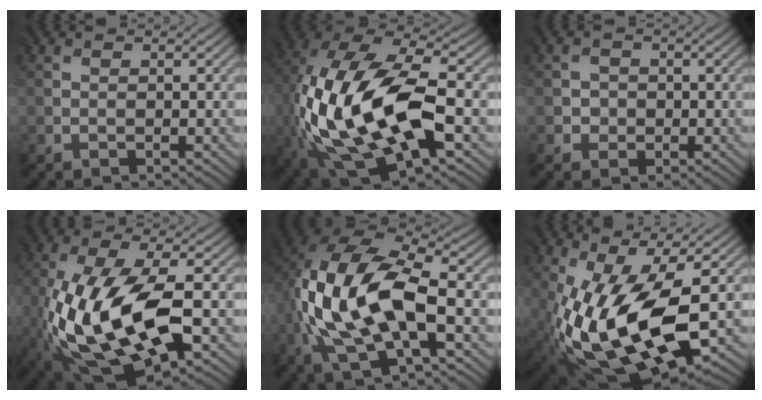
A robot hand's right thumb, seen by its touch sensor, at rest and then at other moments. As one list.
[{"total": 18.8, "force": [-2.9, 8.3, 16.6], "torque": [-0.342, -0.052, -0.027]}, {"total": 1.5, "force": [-0.5, 1.4, -0.2], "torque": [0.008, -0.002, -0.013]}, {"total": 15.7, "force": [-4.1, 6.8, 13.5], "torque": [-0.296, -0.015, -0.070]}, {"total": 13.5, "force": [-1.5, 6.0, 12.0], "torque": [-0.262, 0.002, -0.031]}, {"total": 16.2, "force": [-3.7, 6.5, 14.4], "torque": [-0.302, -0.030, -0.058]}]